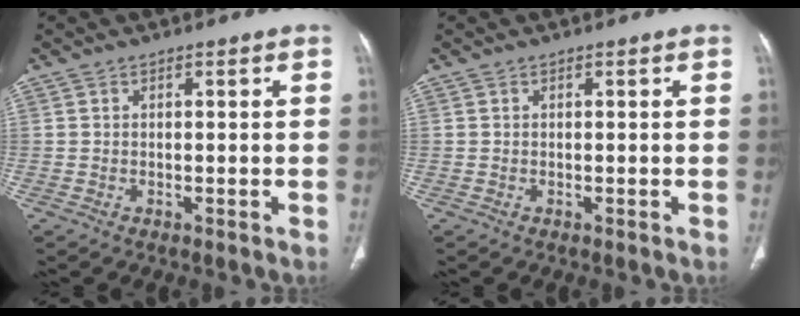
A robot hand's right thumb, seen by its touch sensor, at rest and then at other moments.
{"total": 0.0}